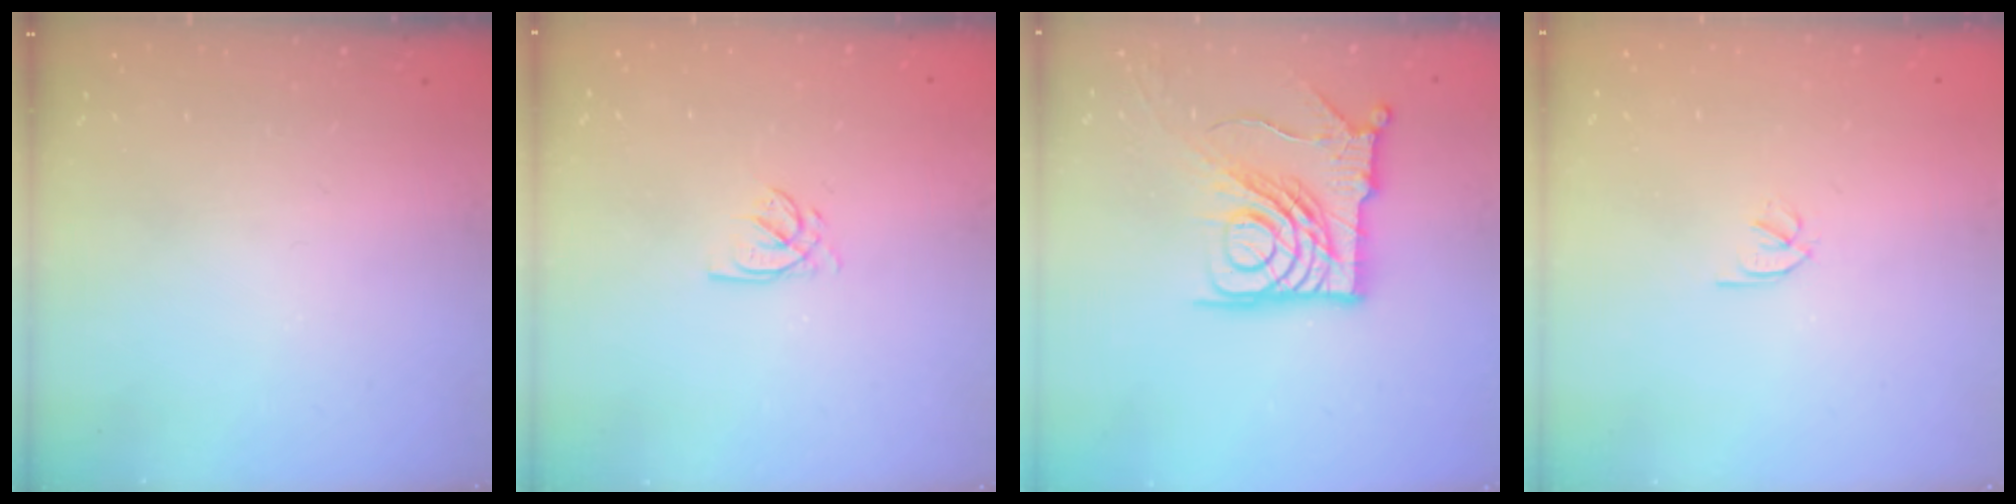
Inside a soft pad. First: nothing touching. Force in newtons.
{"total": 2.3, "press": 2.3, "slide": 0.3}
{"total": 15.4, "press": 15.3, "slide": 1.7}
{"total": 1.8, "press": 1.7, "slide": 0.5}